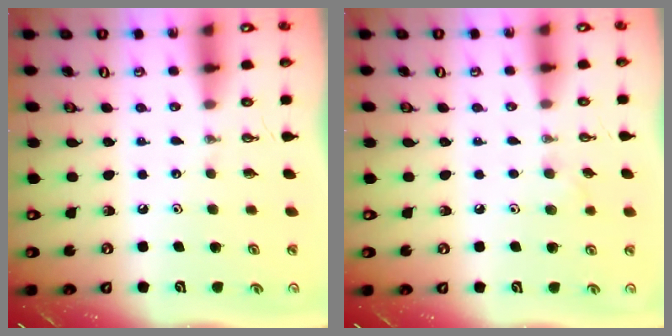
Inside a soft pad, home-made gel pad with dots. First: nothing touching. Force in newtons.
{"total": 6.1, "press": 5.5, "slide": 2.6}